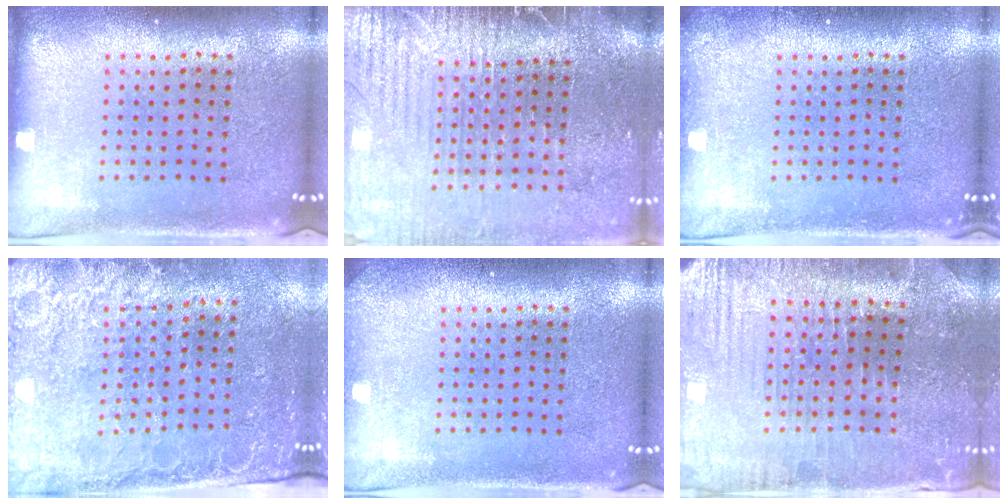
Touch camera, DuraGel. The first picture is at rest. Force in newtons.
{"total": 3.7, "press": 3.3, "slide": 1.5}
{"total": 0.6, "press": 0.6, "slide": 0.1}
{"total": 2.7, "press": 2.4, "slide": 1.2}
{"total": 1.0, "press": 1.0, "slide": 0.1}
{"total": 1.6, "press": 1.6, "slide": 0.4}